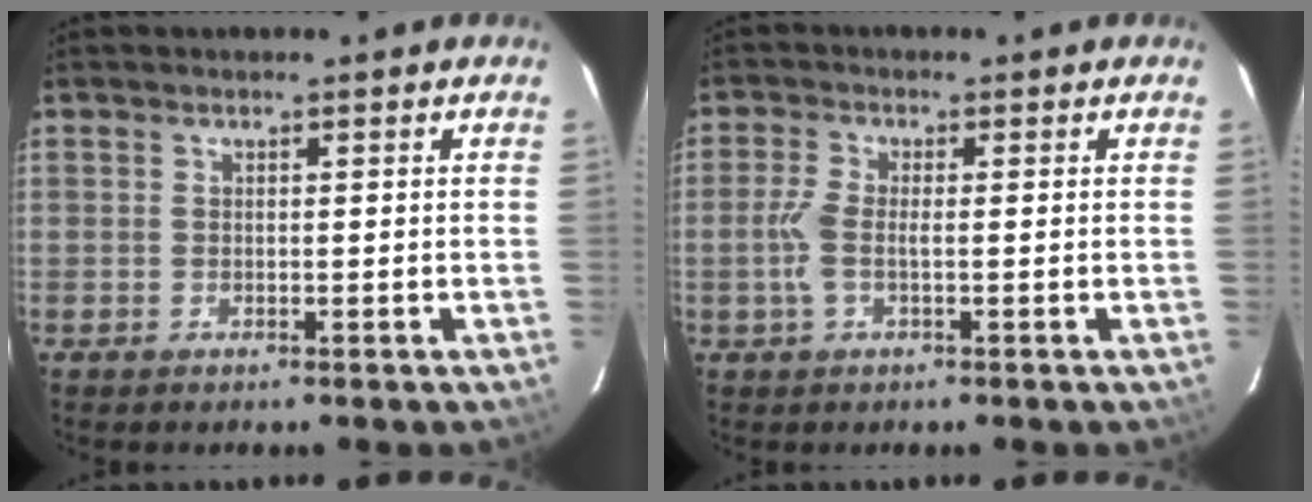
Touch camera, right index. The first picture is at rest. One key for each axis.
{"total": 4.1, "fx": -0.7, "fy": 1.4, "fz": 3.8, "tx": -0.088, "ty": 0.002, "tz": -0.015}